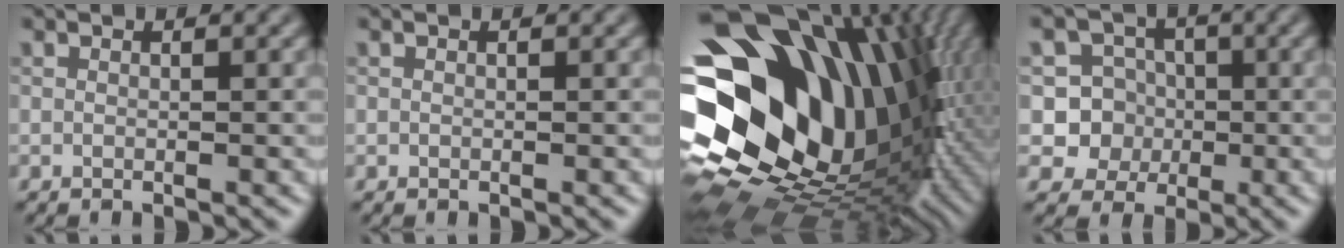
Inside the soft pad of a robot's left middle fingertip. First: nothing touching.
{"total": 0.0}
{"total": 21.3, "force": [2.6, 15.5, 14.4], "torque": [-0.256, -0.014, 0.045]}
{"total": 6.4, "force": [-0.6, 6.2, 1.4], "torque": [-0.016, 0.028, -0.031]}